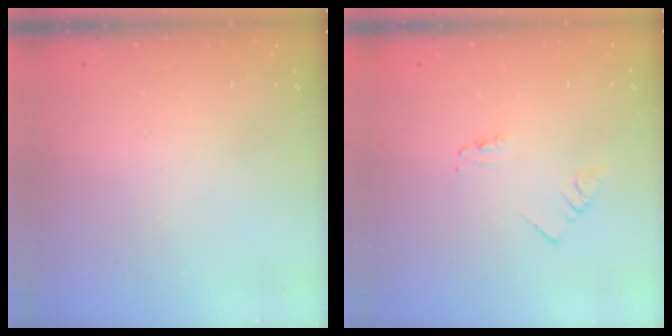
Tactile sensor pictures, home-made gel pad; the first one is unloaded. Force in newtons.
{"total": 0.7, "press": 0.7, "slide": 0.1}